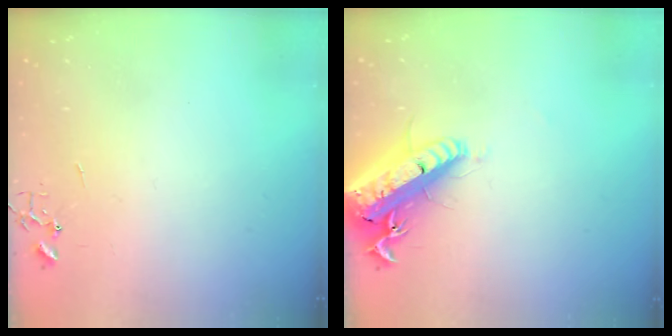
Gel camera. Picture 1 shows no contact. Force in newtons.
{"total": 23.1, "press": 22.6, "slide": 5.0}